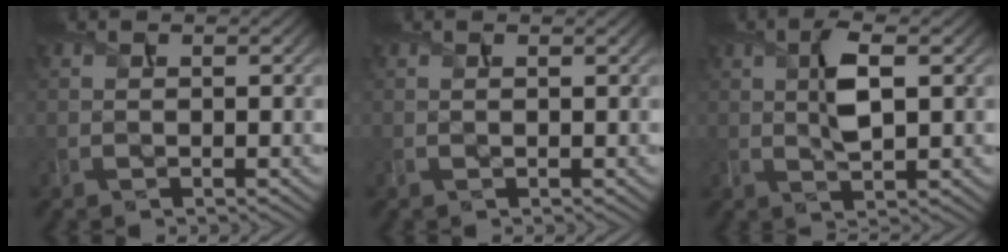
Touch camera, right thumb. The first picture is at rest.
{"total": 0.0}
{"total": 4.7, "force": [0.9, 1.6, 4.3], "torque": [-0.088, 0.001, 0.018]}